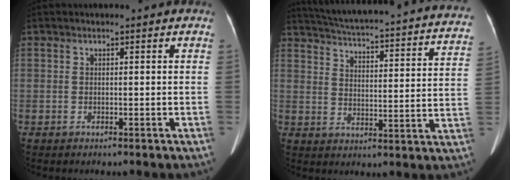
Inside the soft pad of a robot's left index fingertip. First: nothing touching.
{"total": 30.1, "force": [27.1, 3.6, 12.6], "torque": [-0.201, -0.061, 0.324]}